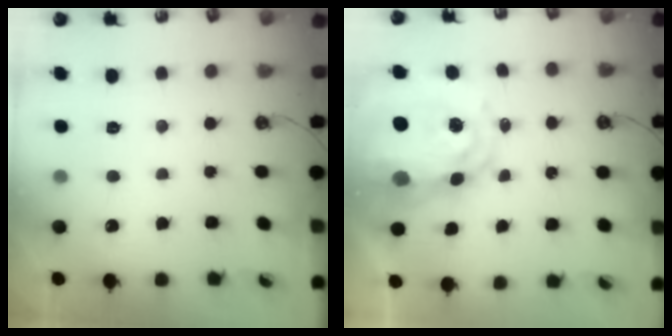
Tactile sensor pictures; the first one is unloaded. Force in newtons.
{"total": 13.2, "press": 13.2, "slide": 1.0}